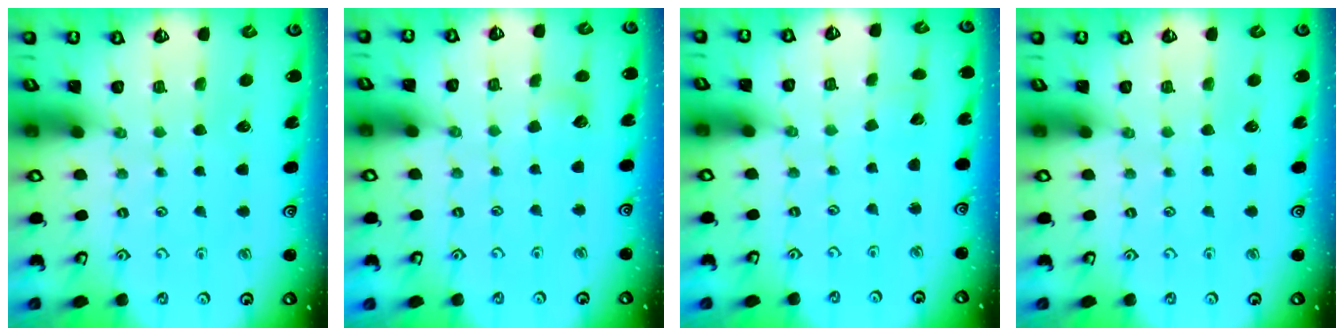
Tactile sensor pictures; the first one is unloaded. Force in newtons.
{"total": 4.4, "press": 4.3, "slide": 0.4}
{"total": 1.4, "press": 1.4, "slide": 0.1}
{"total": 0.0}